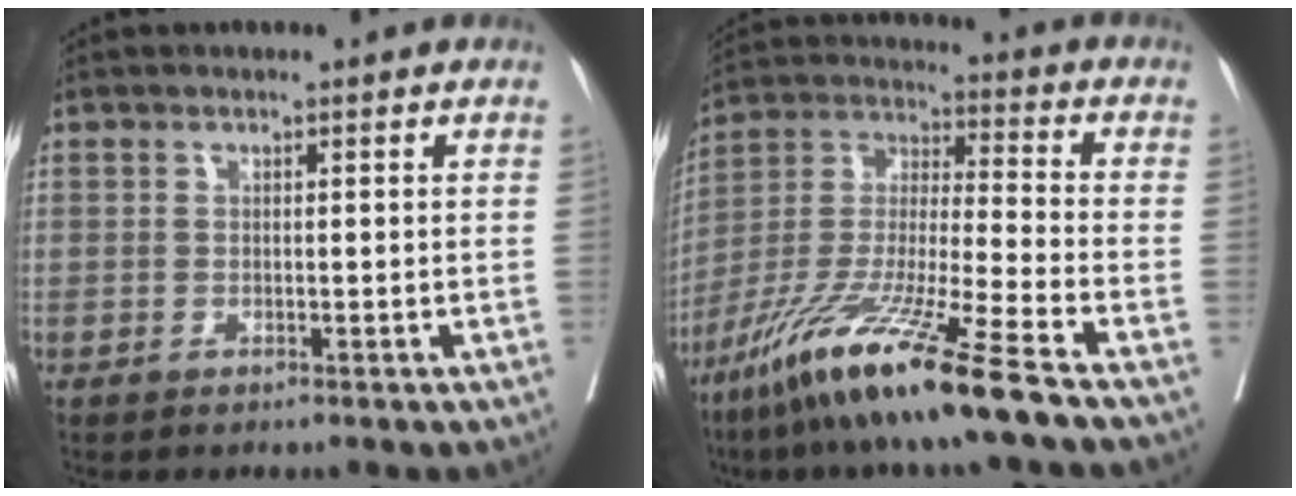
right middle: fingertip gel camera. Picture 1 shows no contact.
{"total": 17.1, "force": [-11.4, -0.7, 12.8], "torque": [-0.276, -0.045, -0.213]}